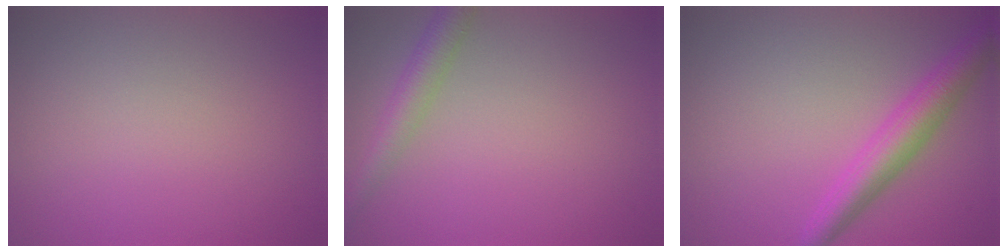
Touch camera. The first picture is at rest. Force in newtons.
{"total": 2.8, "press": 2.8, "slide": 0.1}
{"total": 4.2, "press": 4.2, "slide": 0.2}